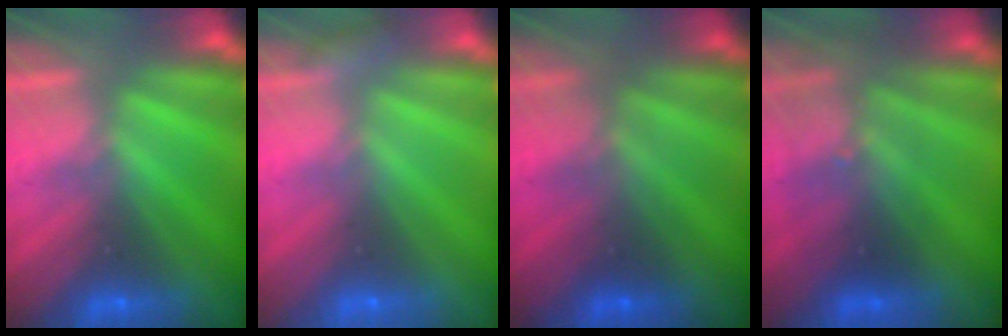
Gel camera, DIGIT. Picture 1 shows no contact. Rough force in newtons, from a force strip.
{"total": 2.3}
{"total": 1.9}
{"total": 3.0}